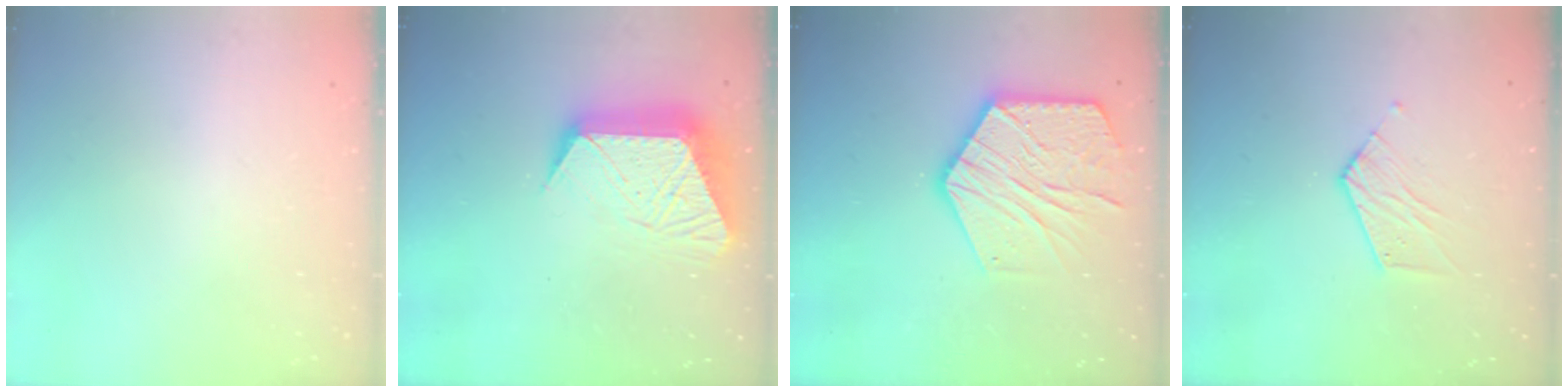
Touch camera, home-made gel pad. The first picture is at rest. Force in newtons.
{"total": 15.5, "press": 15.5, "slide": 1.1}
{"total": 17.1, "press": 17.1, "slide": 1.3}
{"total": 5.9, "press": 5.9, "slide": 0.4}